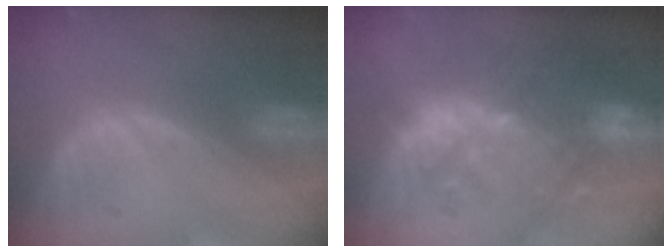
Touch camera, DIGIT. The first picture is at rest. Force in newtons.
{"total": 11.2, "press": 9.9, "slide": 5.4}